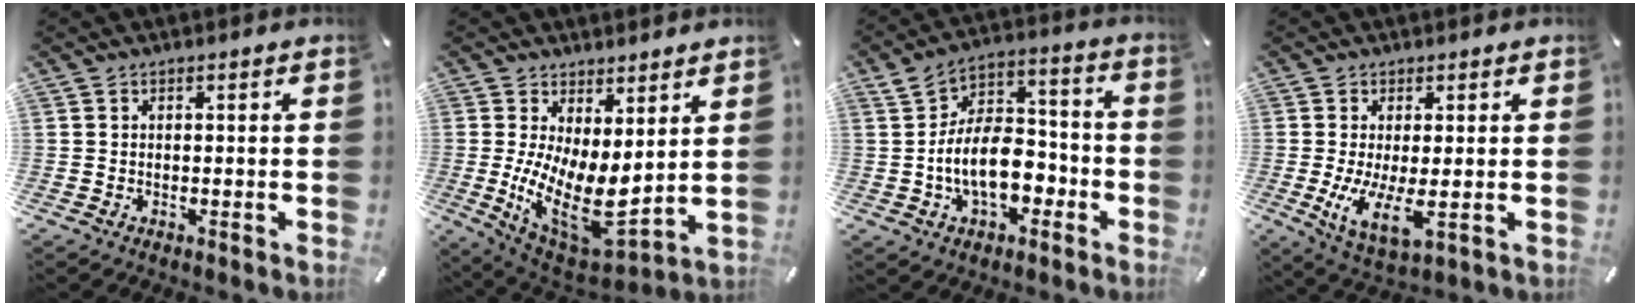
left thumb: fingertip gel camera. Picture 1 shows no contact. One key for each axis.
{"total": 14.1, "fx": 1.2, "fy": 6.9, "fz": 12.3, "tx": -0.214, "ty": -0.041, "tz": 0.041}
{"total": 14.2, "fx": -3.0, "fy": 9.1, "fz": 10.5, "tx": -0.175, "ty": 0.019, "tz": -0.054}
{"total": 9.1, "fx": -0.6, "fy": 3.3, "fz": 8.4, "tx": -0.163, "ty": -0.032, "tz": -0.007}